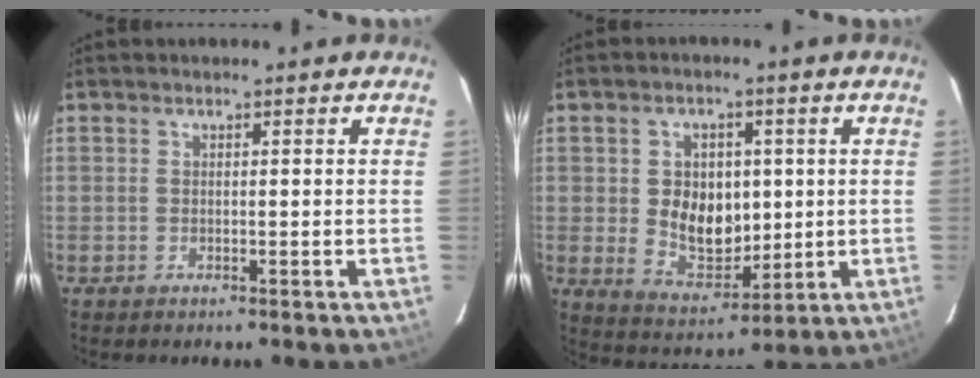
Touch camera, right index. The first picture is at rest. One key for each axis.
{"total": 10.3, "fx": 0.6, "fy": 7.7, "fz": 6.8, "tx": -0.128, "ty": 0.000, "tz": 0.030}